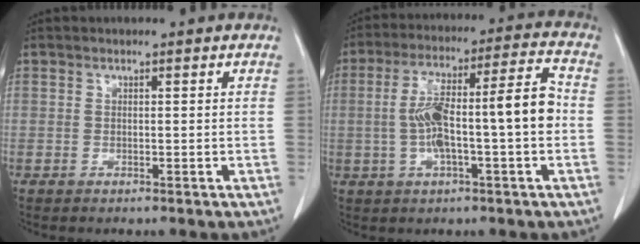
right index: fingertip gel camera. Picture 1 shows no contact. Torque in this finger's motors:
{"motor_torque": [0.61, 0.10, 0.37, 0.17]}